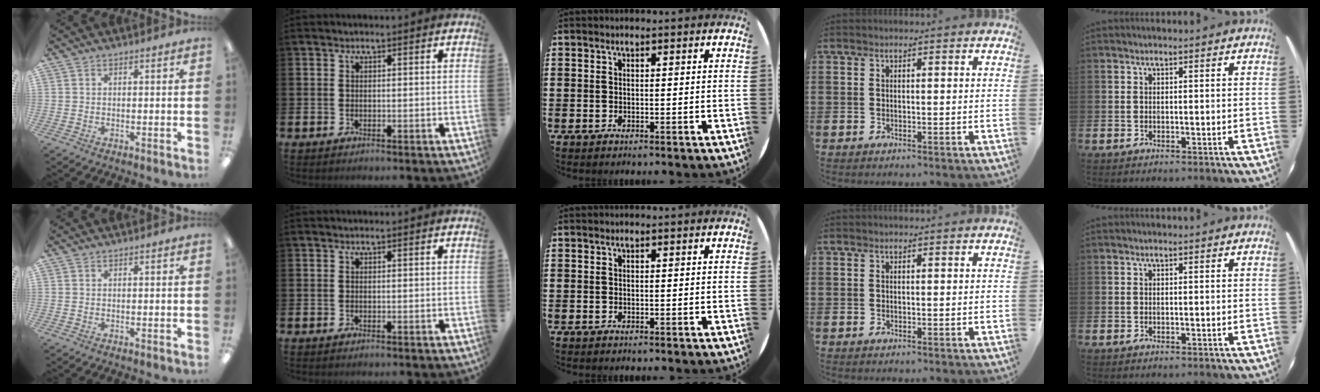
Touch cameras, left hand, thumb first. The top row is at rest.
{}